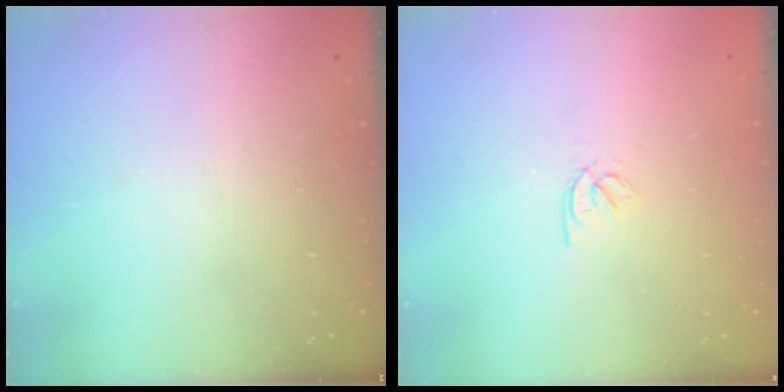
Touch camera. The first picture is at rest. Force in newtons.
{"total": 2.5, "press": 2.4, "slide": 0.7}